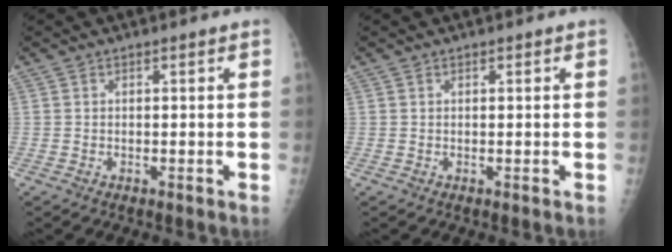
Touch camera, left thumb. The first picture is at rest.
{"total": 0.0}